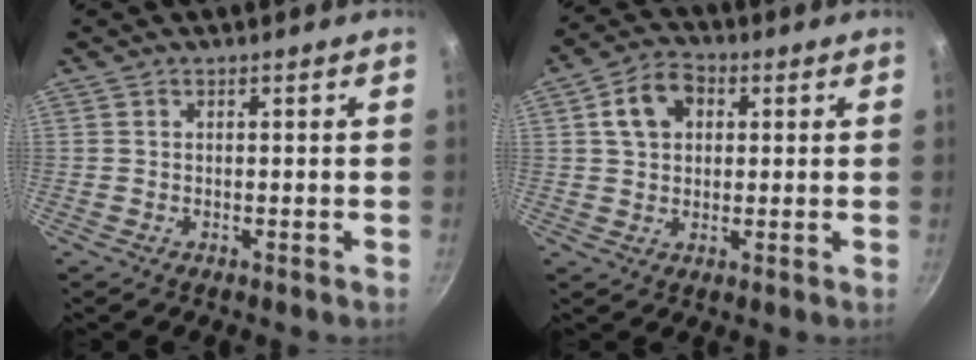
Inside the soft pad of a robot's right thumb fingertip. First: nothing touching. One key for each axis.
{"total": 8.3, "fx": 2.2, "fy": 6.2, "fz": 5.1, "tx": -0.064, "ty": 0.014, "tz": 0.029}